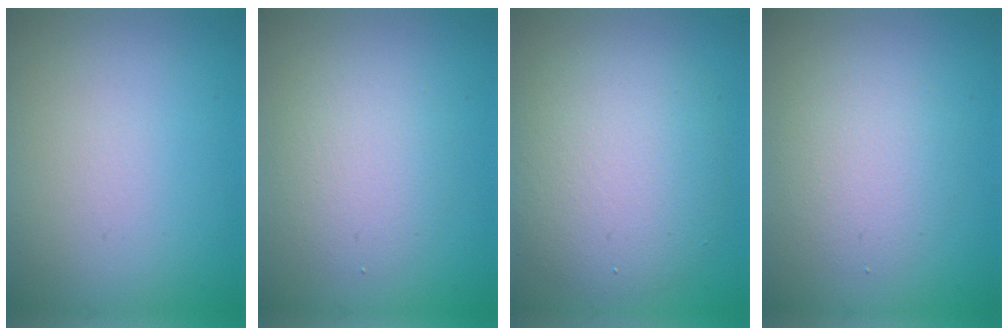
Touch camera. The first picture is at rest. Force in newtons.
{"total": 2.8, "press": 2.8, "slide": 0.2}
{"total": 6.7, "press": 6.7, "slide": 0.4}
{"total": 2.9, "press": 2.9, "slide": 0.3}